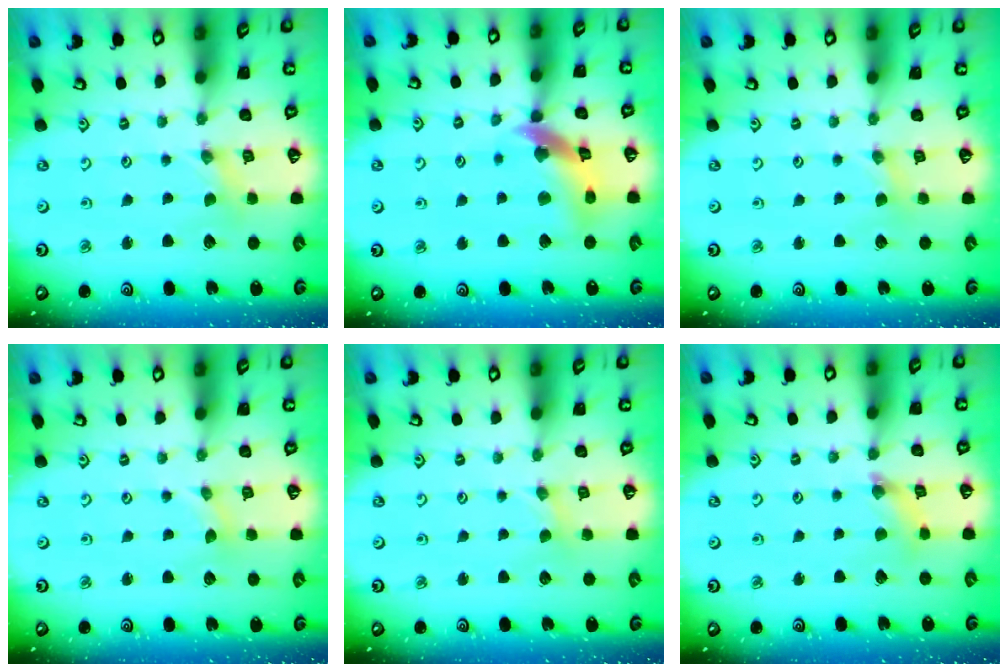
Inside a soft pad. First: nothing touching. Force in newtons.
{"total": 12.2, "press": 12.1, "slide": 1.6}
{"total": 0.8, "press": 0.7, "slide": 0.3}
{"total": 0.7, "press": 0.7, "slide": 0.1}
{"total": 0.6, "press": 0.6, "slide": 0.2}
{"total": 2.4, "press": 2.4, "slide": 0.2}